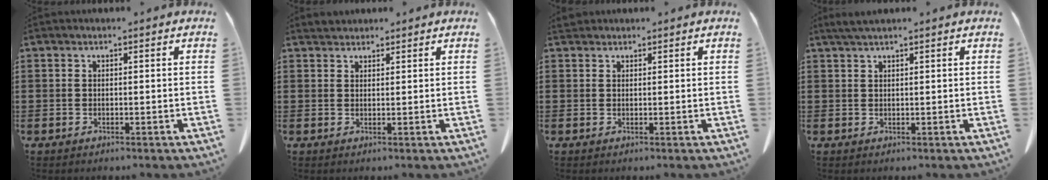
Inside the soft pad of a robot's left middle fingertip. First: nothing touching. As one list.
[{"total": 1.5, "force": [1.5, 0.4, 0.0], "torque": [-0.005, -0.001, 0.031]}, {"total": 1.1, "force": [1.0, 0.4, 0.3], "torque": [-0.008, 0.003, 0.019]}, {"total": 1.9, "force": [1.5, 0.0, 1.2], "torque": [-0.026, -0.001, 0.029]}]